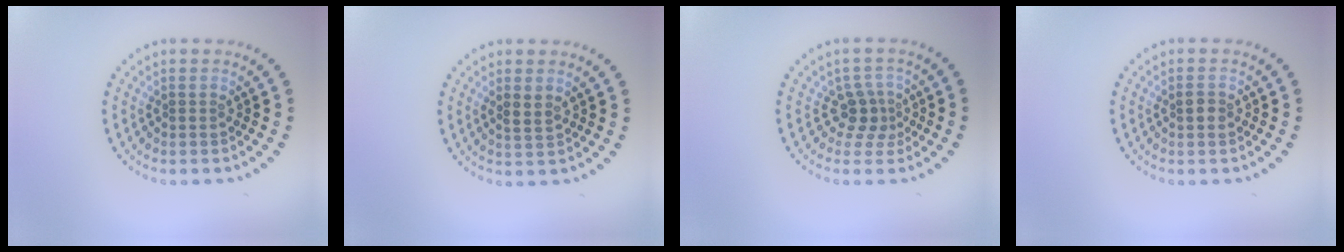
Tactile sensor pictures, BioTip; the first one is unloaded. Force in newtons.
{"total": 1.2, "press": 1.0, "slide": 0.5}
{"total": 2.5, "press": 1.7, "slide": 1.8}
{"total": 1.1, "press": 1.1, "slide": 0.1}